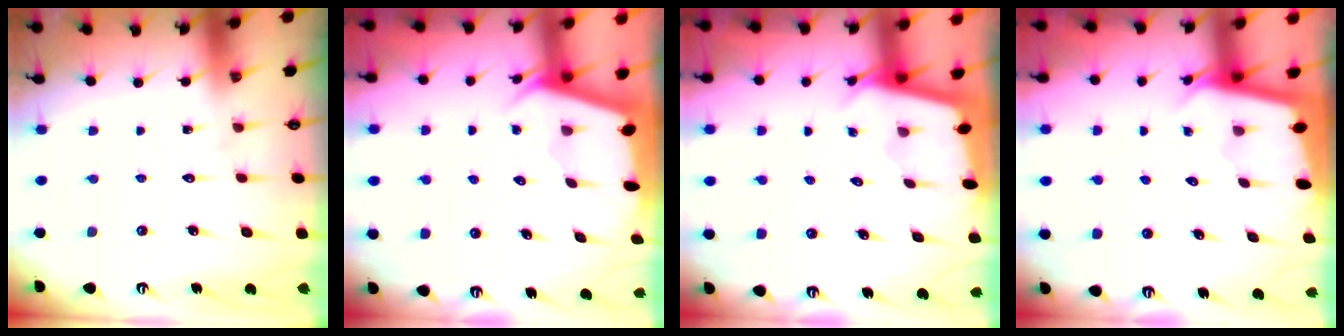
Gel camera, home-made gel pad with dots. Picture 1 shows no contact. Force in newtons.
{"total": 2.0, "press": 2.0, "slide": 0.3}
{"total": 1.8, "press": 1.8, "slide": 0.2}
{"total": 2.1, "press": 2.1, "slide": 0.1}